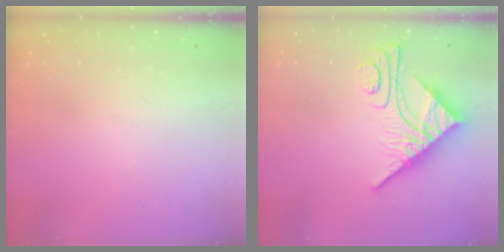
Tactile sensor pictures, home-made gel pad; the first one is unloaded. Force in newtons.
{"total": 10.9, "press": 10.8, "slide": 1.0}